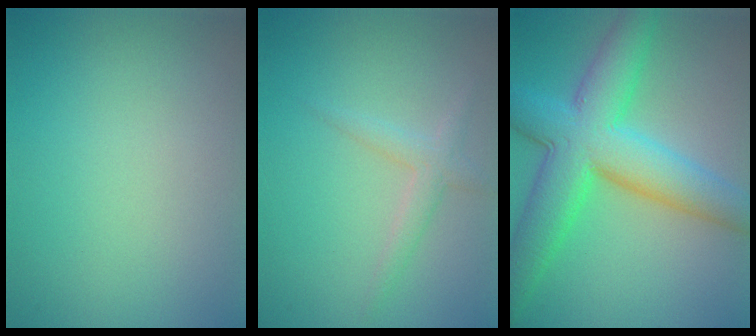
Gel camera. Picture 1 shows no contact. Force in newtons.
{"total": 1.8, "press": 1.8, "slide": 0.0}
{"total": 9.3, "press": 9.3, "slide": 0.3}